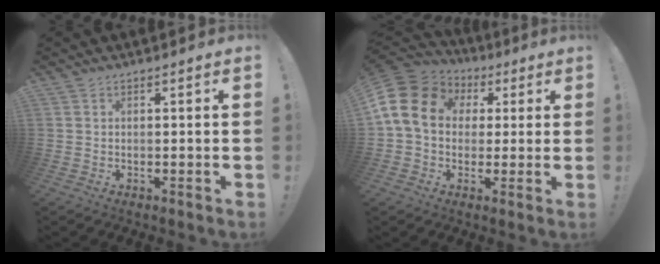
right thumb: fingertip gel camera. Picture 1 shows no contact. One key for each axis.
{"total": 16.1, "fx": 3.7, "fy": 12.4, "fz": 9.5, "tx": -0.167, "ty": -0.002, "tz": 0.070}